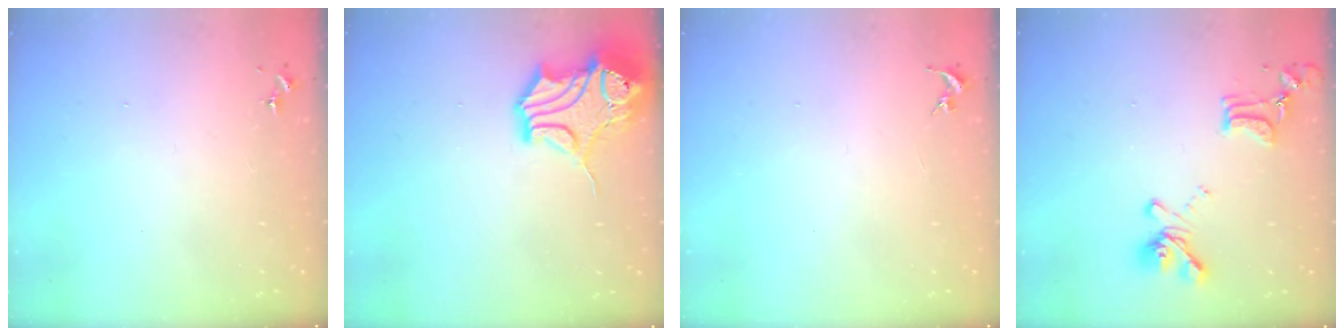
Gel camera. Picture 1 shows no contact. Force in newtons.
{"total": 15.4, "press": 15.2, "slide": 2.5}
{"total": 0.0}
{"total": 14.1, "press": 14.1, "slide": 1.1}